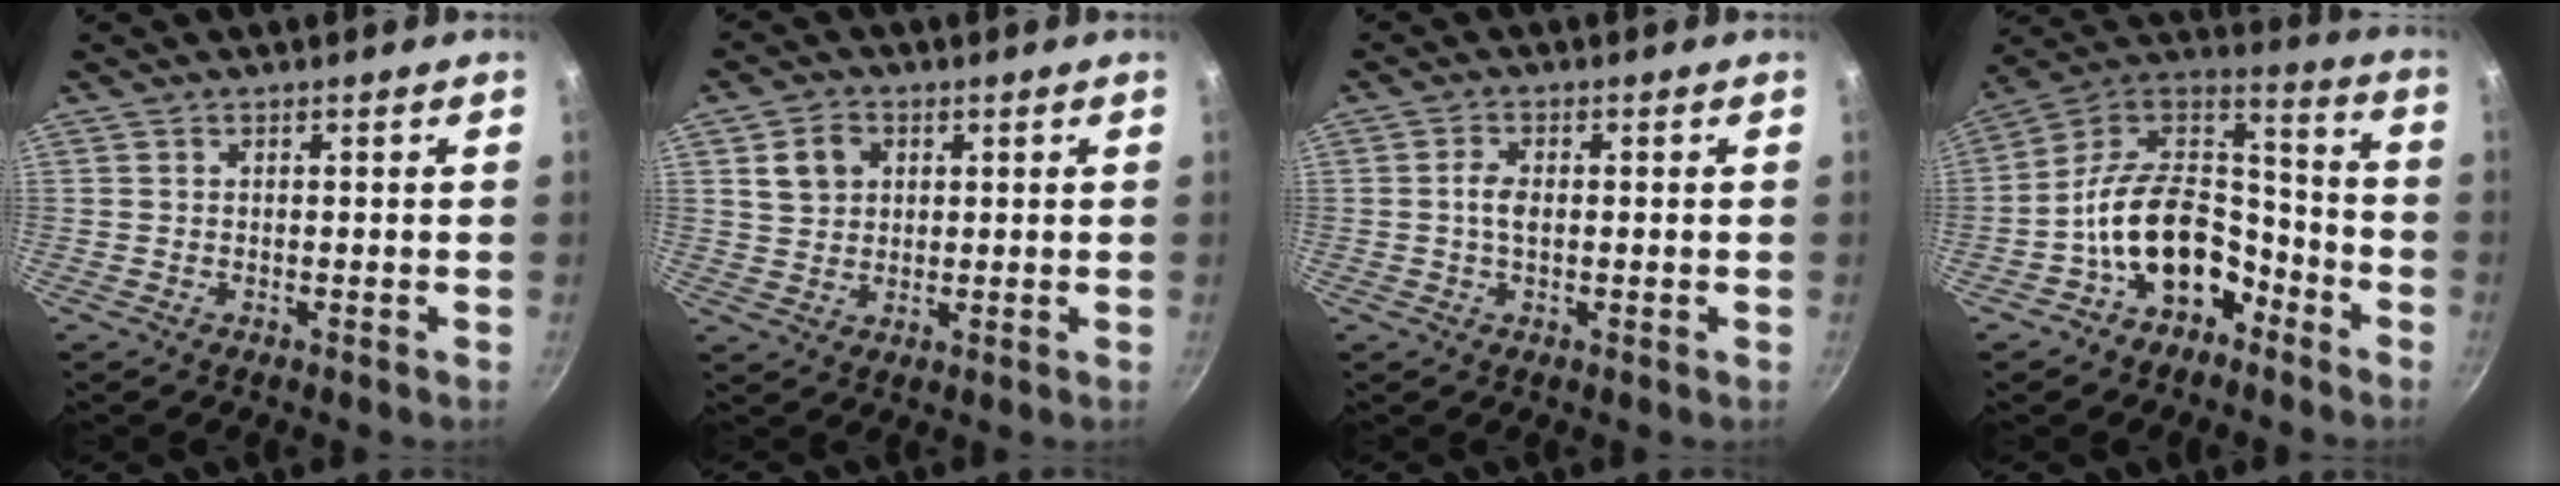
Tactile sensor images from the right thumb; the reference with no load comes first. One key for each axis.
{"total": 5.9, "fx": 1.9, "fy": 4.8, "fz": 2.9, "tx": -0.034, "ty": 0.004, "tz": 0.033}
{"total": 3.1, "fx": 0.0, "fy": 1.6, "fz": 2.6, "tx": -0.053, "ty": 0.006, "tz": -0.006}
{"total": 17.8, "fx": -8.0, "fy": 11.7, "fz": 10.7, "tx": -0.146, "ty": 0.090, "tz": -0.145}